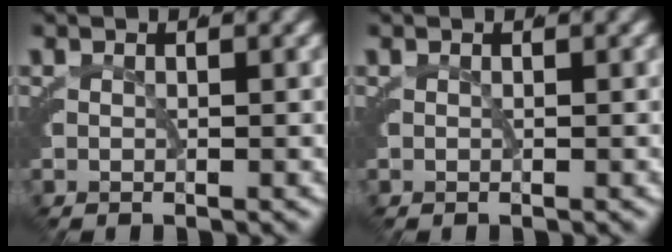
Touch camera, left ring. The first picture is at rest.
{"total": 0.0}